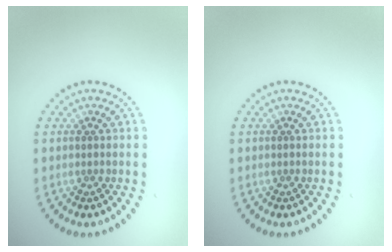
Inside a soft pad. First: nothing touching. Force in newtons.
{"total": 0.0}